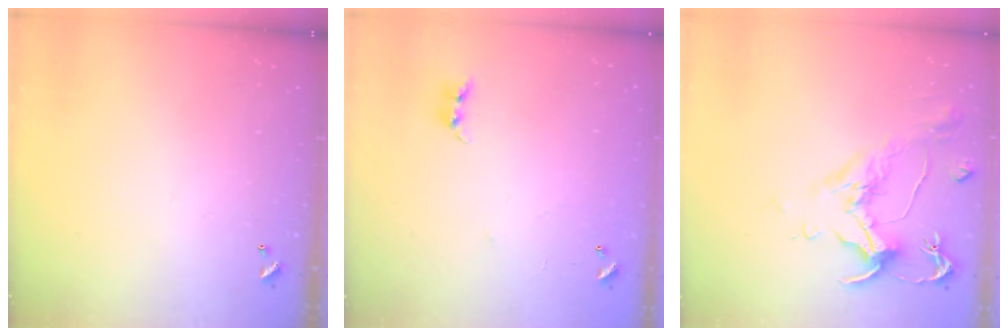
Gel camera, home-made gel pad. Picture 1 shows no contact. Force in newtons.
{"total": 7.4, "press": 7.4, "slide": 0.5}
{"total": 1.6, "press": 0.6, "slide": 1.4}